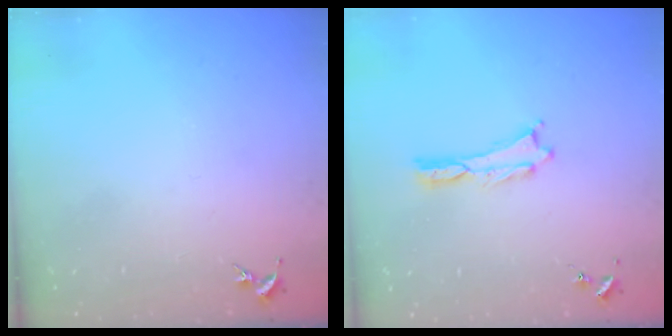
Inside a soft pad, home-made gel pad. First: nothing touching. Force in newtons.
{"total": 0.0}